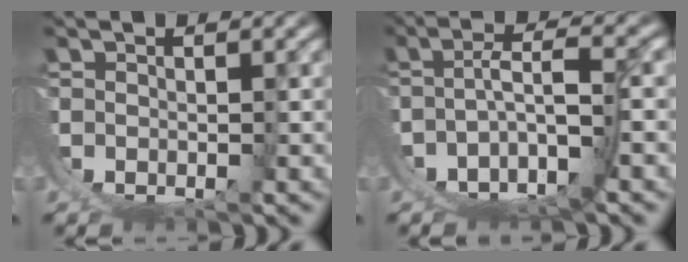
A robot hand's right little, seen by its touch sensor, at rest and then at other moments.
{"total": 6.2, "force": [-3.5, 3.1, 4.0], "torque": [-0.069, -0.017, -0.050]}